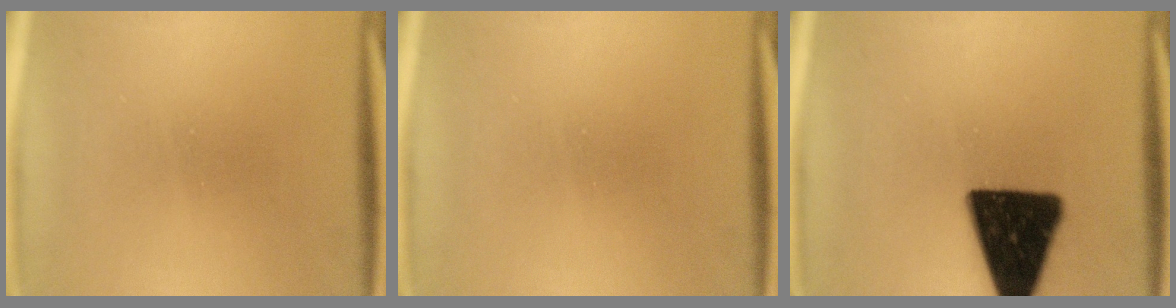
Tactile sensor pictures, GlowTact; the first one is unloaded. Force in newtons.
{"total": 0.0}
{"total": 18.5}